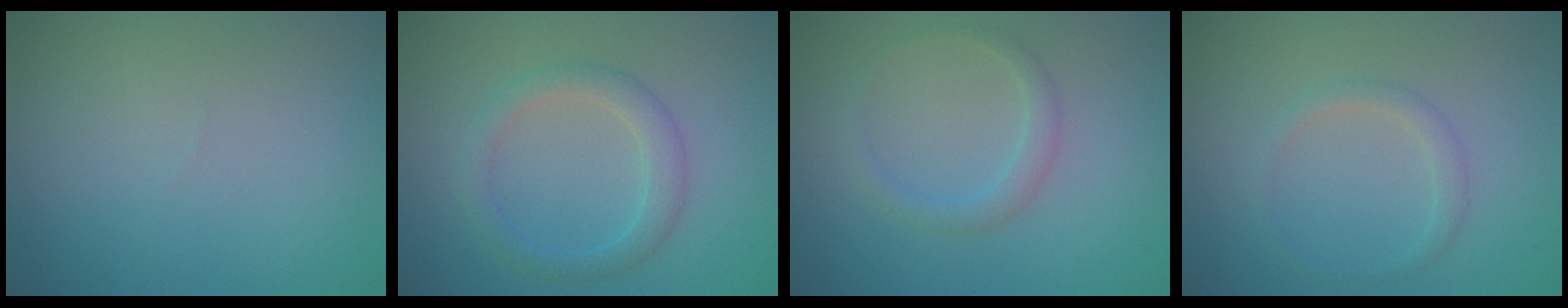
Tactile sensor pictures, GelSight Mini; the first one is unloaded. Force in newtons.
{"total": 2.4, "press": 2.4, "slide": 0.2}
{"total": 1.6, "press": 1.6, "slide": 0.1}
{"total": 1.2, "press": 1.2, "slide": 0.1}